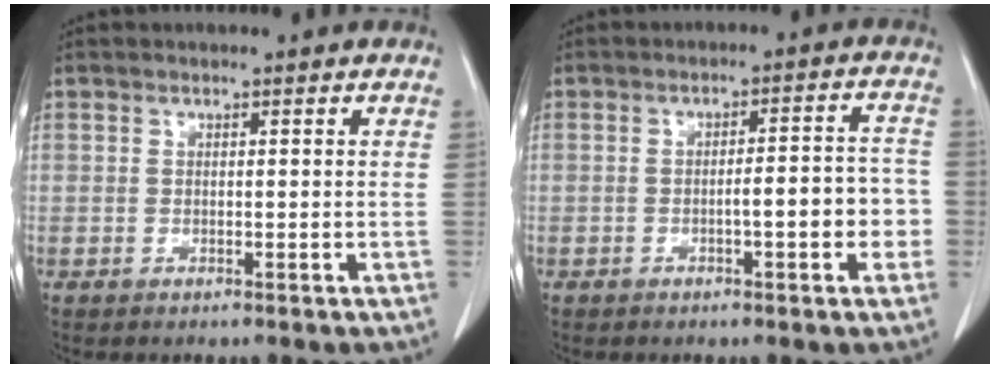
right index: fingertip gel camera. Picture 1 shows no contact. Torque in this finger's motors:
{"motor_torque": [1.02, -0.42, 0.48, 0.08]}